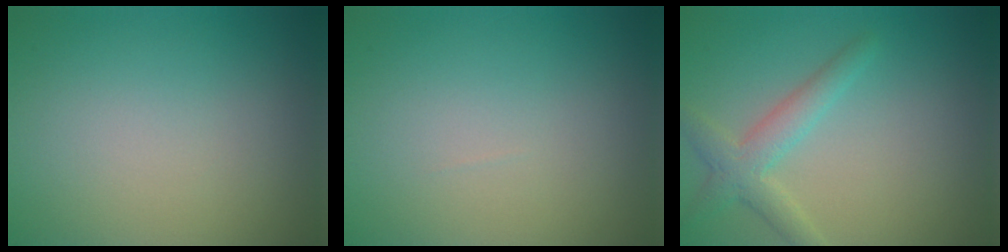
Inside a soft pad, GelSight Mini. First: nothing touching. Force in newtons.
{"total": 0.0}
{"total": 3.0, "press": 3.0, "slide": 0.1}